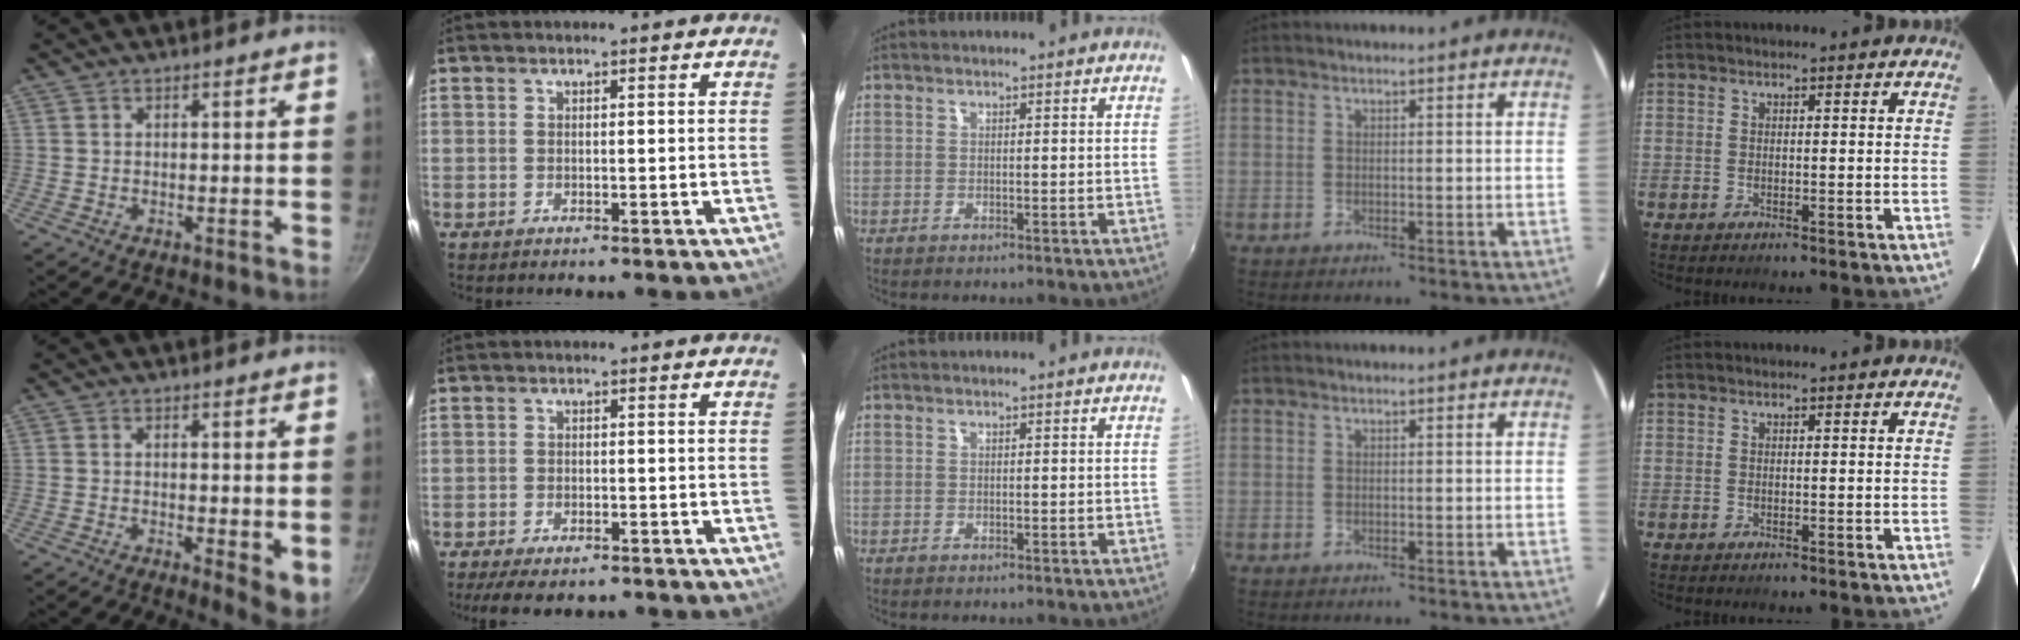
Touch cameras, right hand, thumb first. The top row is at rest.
{"thumb": {"total": 5.7, "force": [0.1, 1.9, 5.3], "torque": [-0.065, -0.014, 0.001]}, "index": {"total": 7.4, "force": [-5.9, 2.5, 3.7], "torque": [-0.090, -0.022, -0.092]}}